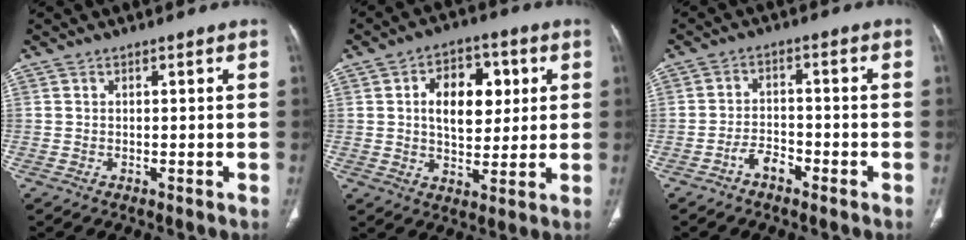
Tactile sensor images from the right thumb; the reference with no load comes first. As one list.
[{"total": 12.2, "force": [2.7, 7.7, 9.0], "torque": [-0.100, 0.000, 0.043]}, {"total": 3.8, "force": [-2.6, 1.9, 2.1], "torque": [-0.034, 0.025, -0.048]}]